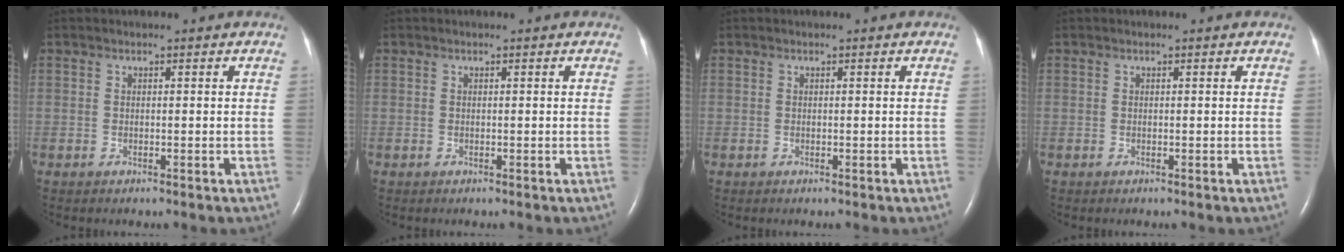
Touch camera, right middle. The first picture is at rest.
{"total": 0.0}
{"total": 0.0}
{"total": 0.0}